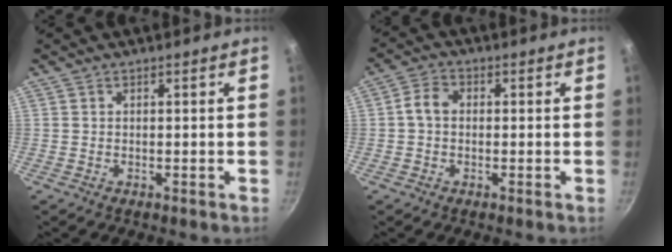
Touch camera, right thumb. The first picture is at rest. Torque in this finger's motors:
{"motor_torque": [0.76, 0.75, 0.65, 0.63, 0.05]}